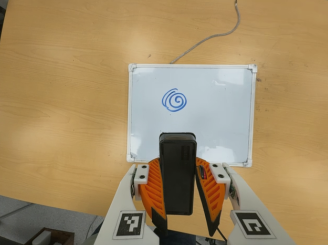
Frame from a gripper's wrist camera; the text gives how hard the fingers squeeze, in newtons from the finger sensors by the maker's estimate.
{"total": 11.0, "left": 8.6, "right": 13.4}